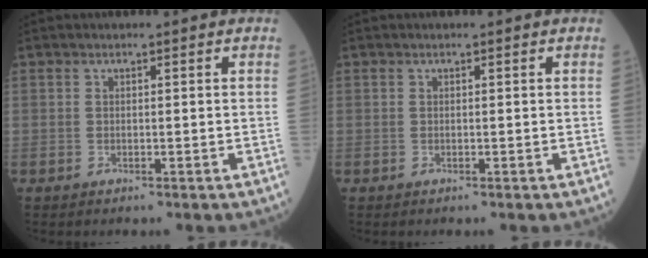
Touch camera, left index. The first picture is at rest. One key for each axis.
{"total": 0.0}